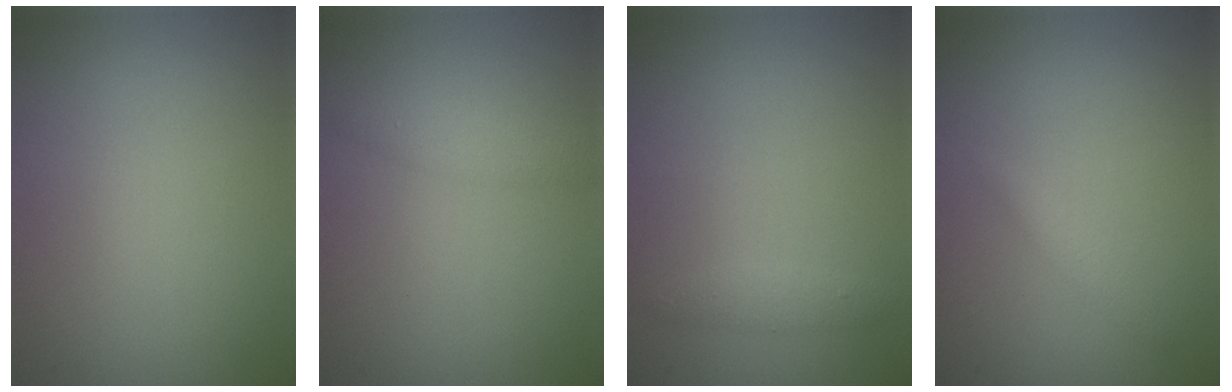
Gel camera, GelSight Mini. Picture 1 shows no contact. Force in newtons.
{"total": 1.6, "press": 1.6, "slide": 0.1}
{"total": 1.1, "press": 1.1, "slide": 0.0}
{"total": 0.9, "press": 0.9, "slide": 0.0}